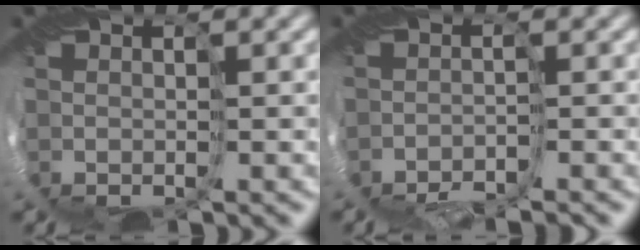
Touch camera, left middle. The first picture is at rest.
{"total": 3.1, "force": [-3.1, -0.1, 0.1], "torque": [0.003, -0.005, -0.059]}